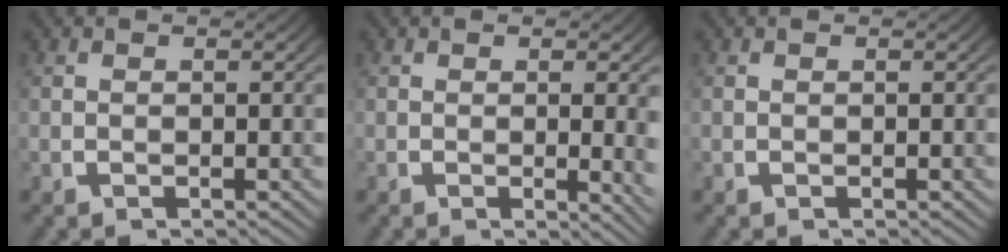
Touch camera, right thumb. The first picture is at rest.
{"total": 2.6, "force": [0.1, 0.4, 2.5], "torque": [-0.033, -0.007, 0.003]}
{"total": 0.0}